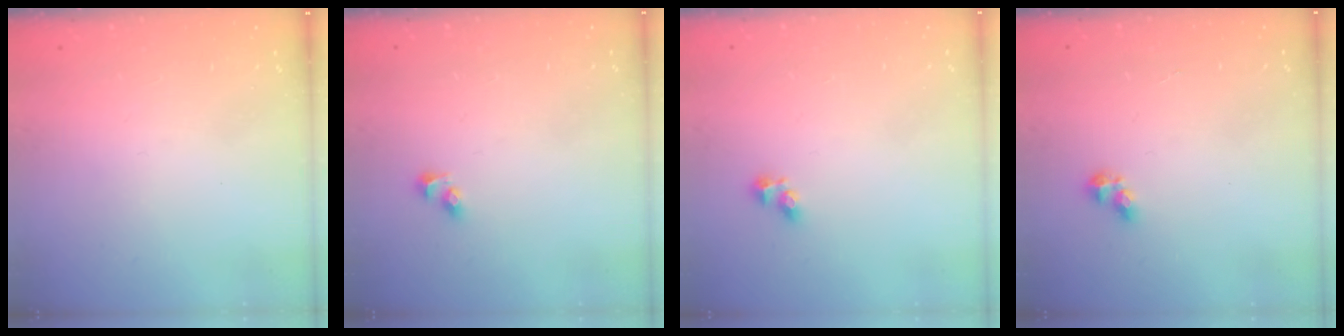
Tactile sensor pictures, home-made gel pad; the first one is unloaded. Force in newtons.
{"total": 2.7, "press": 2.5, "slide": 1.2}
{"total": 3.6, "press": 3.4, "slide": 1.3}
{"total": 4.8, "press": 4.8, "slide": 0.6}